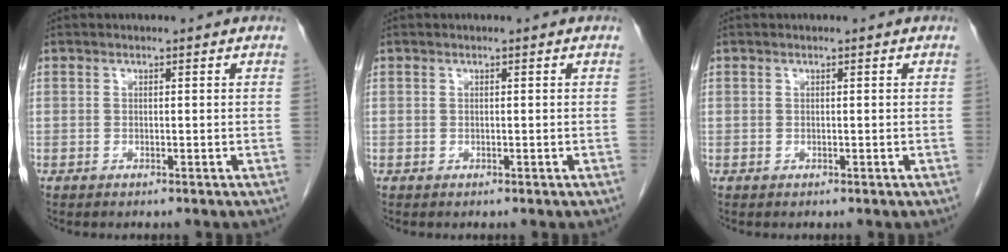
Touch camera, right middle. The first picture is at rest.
{"total": 0.0}
{"total": 0.0}